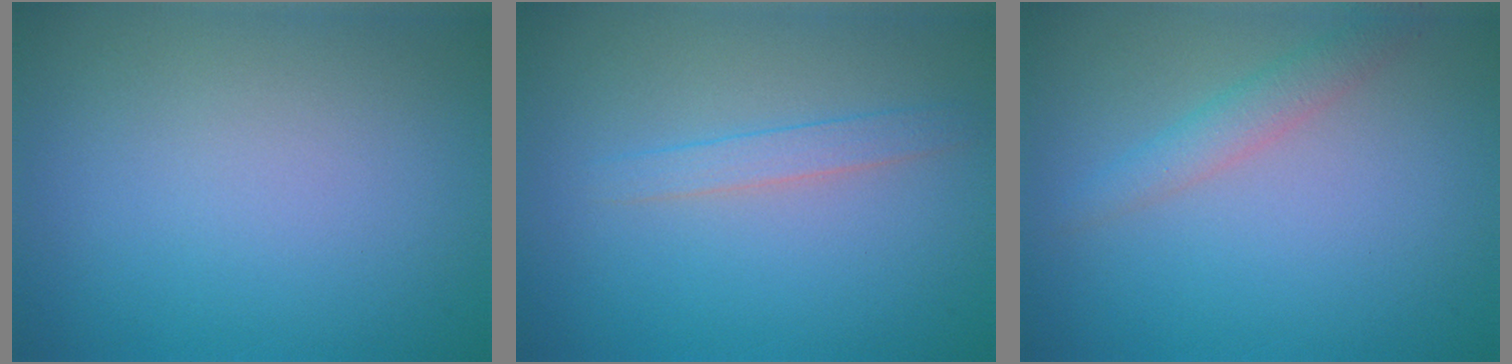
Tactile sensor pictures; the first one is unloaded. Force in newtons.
{"total": 1.6, "press": 1.6, "slide": 0.1}
{"total": 2.0, "press": 2.0, "slide": 0.0}